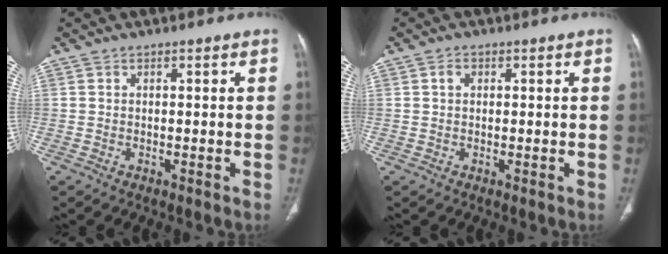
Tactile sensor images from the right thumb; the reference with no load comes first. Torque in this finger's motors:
{"motor_torque": [-0.26, -0.12, 0.18, 0.04, -0.02]}